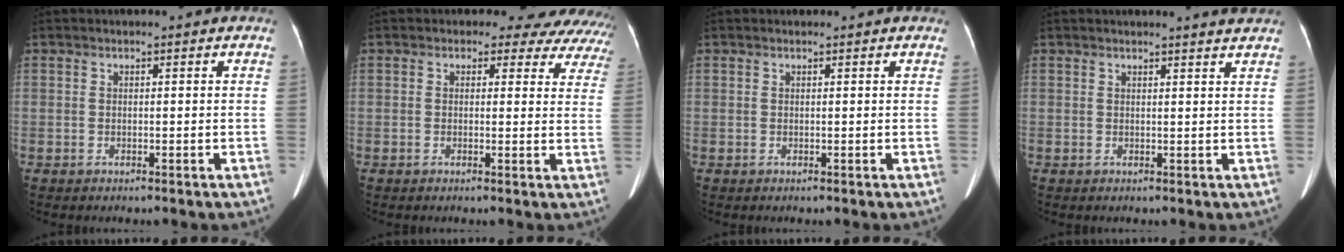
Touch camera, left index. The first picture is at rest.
{"total": 12.5, "force": [11.2, 5.2, 1.8], "torque": [0.017, -0.019, 0.084]}
{"total": 0.5, "force": [0.5, 0.2, 0.1], "torque": [-0.007, 0.007, 0.009]}
{"total": 3.6, "force": [3.4, -0.6, 1.1], "torque": [-0.014, -0.002, 0.030]}